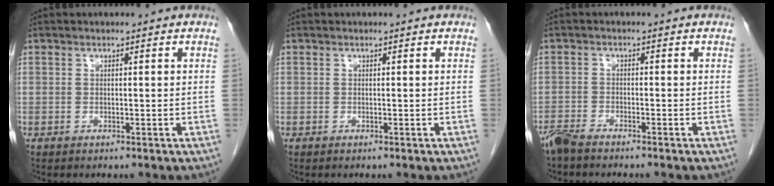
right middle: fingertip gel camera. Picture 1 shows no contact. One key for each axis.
{"total": 0.0}
{"total": 3.6, "fx": -3.3, "fy": 0.2, "fz": 1.5, "tx": -0.025, "ty": -0.009, "tz": -0.060}